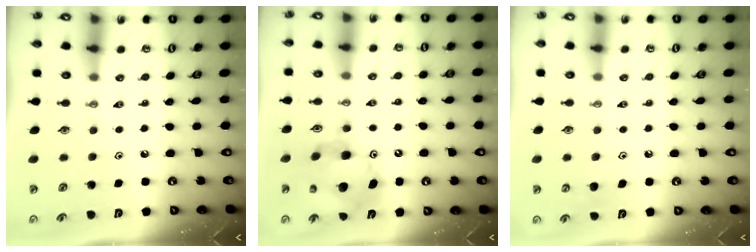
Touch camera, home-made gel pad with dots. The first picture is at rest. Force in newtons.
{"total": 14.3, "press": 14.2, "slide": 1.5}
{"total": 6.2, "press": 6.1, "slide": 1.1}